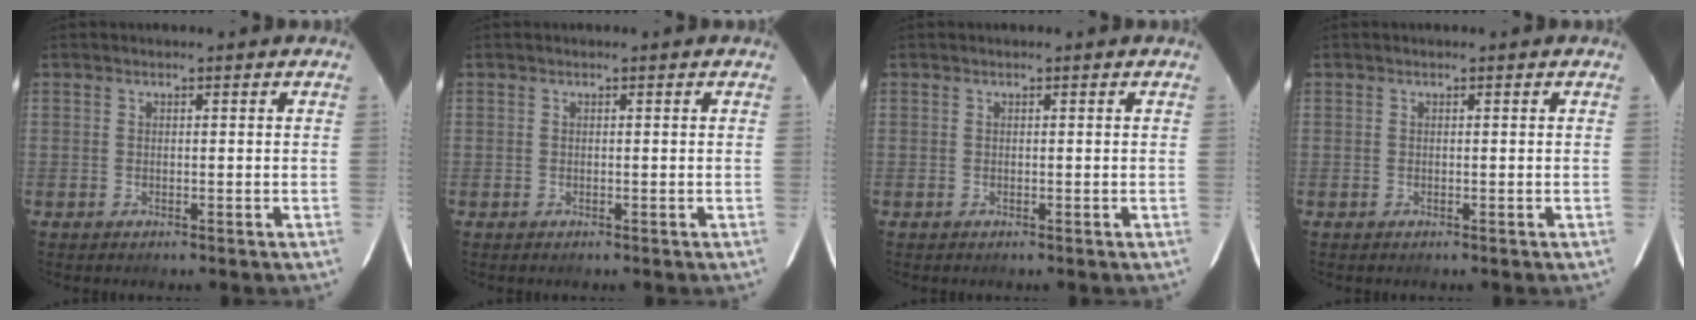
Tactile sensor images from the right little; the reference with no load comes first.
{"total": 0.0}
{"total": 0.0}
{"total": 0.0}